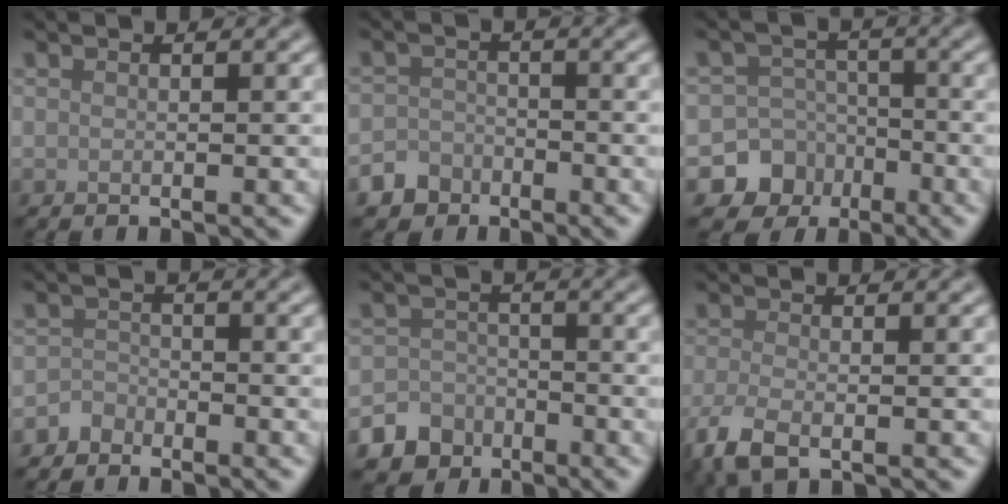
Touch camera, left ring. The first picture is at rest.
{"total": 3.2, "force": [-2.3, 2.2, 0.2], "torque": [0.011, 0.000, -0.043]}
{"total": 7.6, "force": [-3.8, 6.6, 0.7], "torque": [0.005, -0.015, -0.089]}
{"total": 1.5, "force": [-1.3, 0.8, -0.2], "torque": [0.008, 0.010, -0.025]}
{"total": 6.7, "force": [-4.5, 4.9, 0.5], "torque": [0.013, -0.018, -0.089]}
{"total": 3.3, "force": [-1.8, 1.3, 2.4], "torque": [-0.061, -0.010, -0.044]}